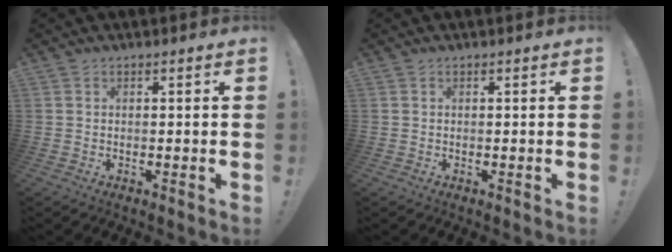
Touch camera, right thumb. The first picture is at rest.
{"total": 0.0}